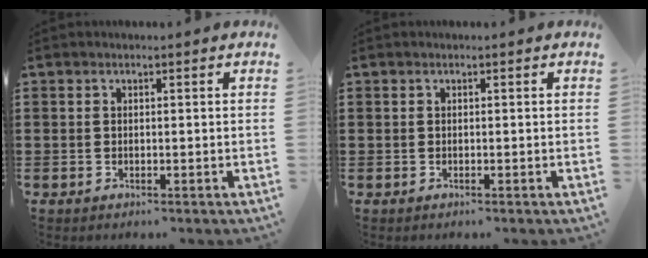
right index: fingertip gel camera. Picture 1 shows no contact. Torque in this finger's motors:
{"motor_torque": [-0.73, 0.81, -1.05, -0.21]}